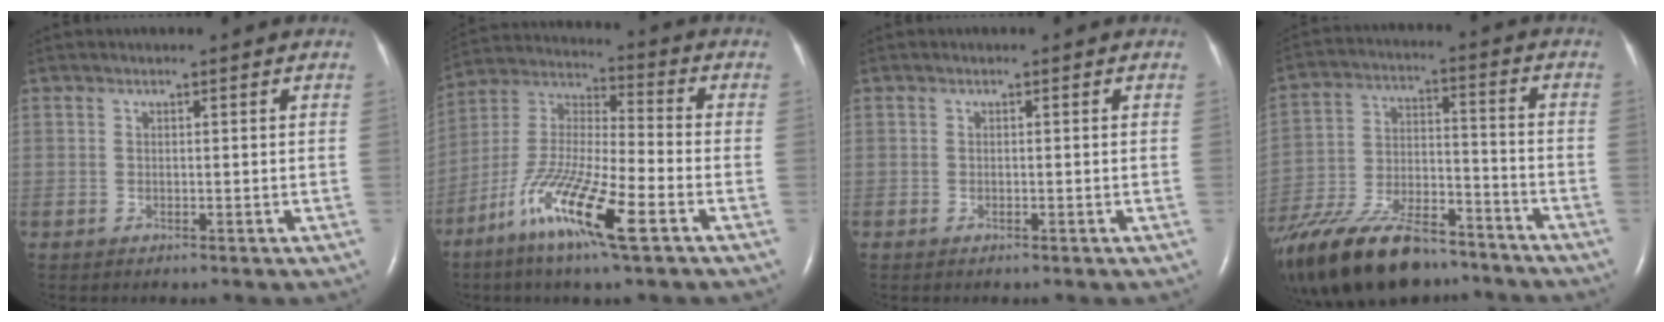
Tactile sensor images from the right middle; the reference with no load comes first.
{"total": 15.3, "force": [-7.7, 1.6, 13.1], "torque": [-0.262, -0.023, -0.145]}
{"total": 0.0}
{"total": 25.2, "force": [-19.6, 8.8, 13.1], "torque": [-0.296, -0.032, -0.328]}